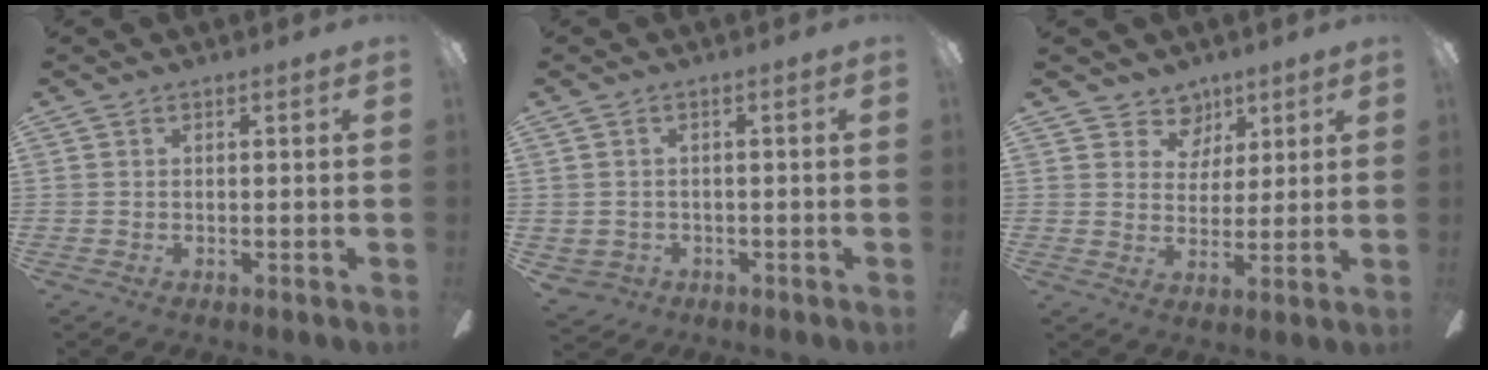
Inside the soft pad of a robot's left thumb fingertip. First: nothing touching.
{"total": 1.9, "force": [0.0, 1.9, 0.3], "torque": [-0.009, 0.001, -0.002]}
{"total": 6.6, "force": [4.4, 4.9, 0.4], "torque": [-0.004, -0.028, 0.082]}